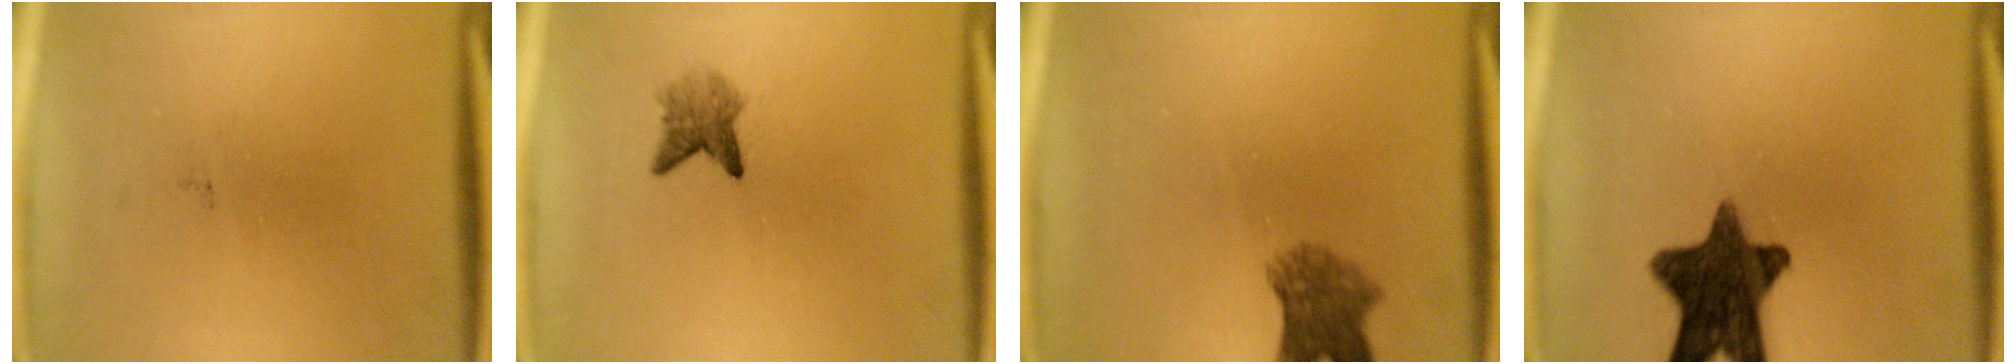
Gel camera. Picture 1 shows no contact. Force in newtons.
{"total": 2.6}
{"total": 5.3}
{"total": 13.4}